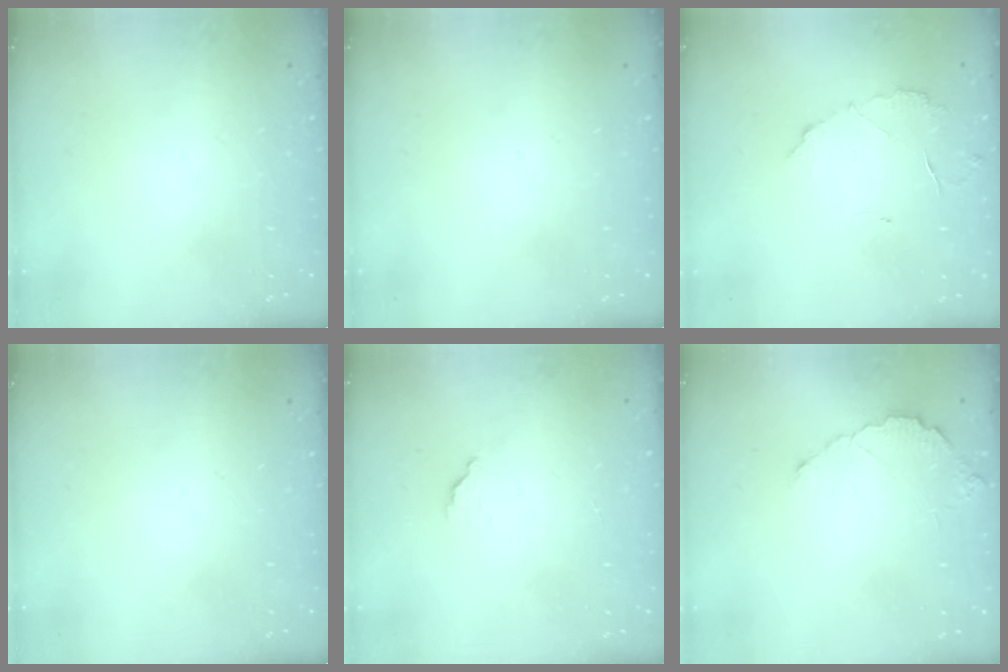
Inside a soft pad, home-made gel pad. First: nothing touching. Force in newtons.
{"total": 0.0}
{"total": 5.4, "press": 5.4, "slide": 0.4}
{"total": 0.0}
{"total": 2.6, "press": 2.6, "slide": 0.3}
{"total": 3.8, "press": 3.8, "slide": 0.3}